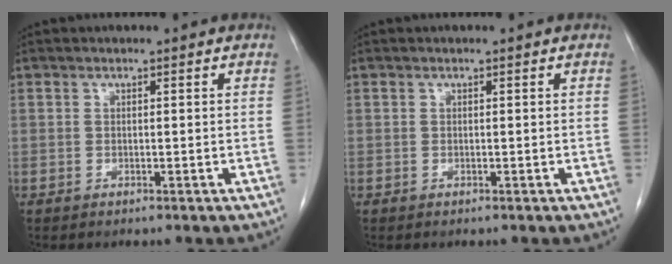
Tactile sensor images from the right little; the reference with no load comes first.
{"total": 0.0}